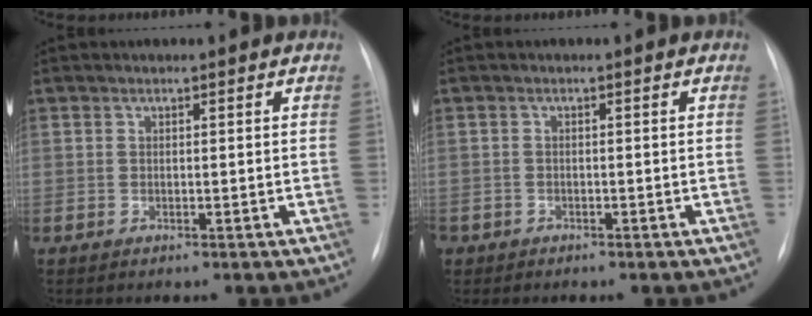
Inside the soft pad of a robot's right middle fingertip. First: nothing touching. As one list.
[{"total": 1.5, "force": [-1.1, 1.0, 0.2], "torque": [-0.010, 0.002, -0.015]}]